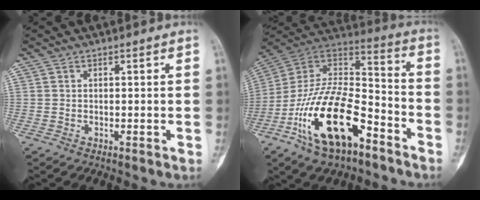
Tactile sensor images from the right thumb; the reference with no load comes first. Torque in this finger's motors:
{"motor_torque": [1.34, 1.57, 1.42, -1.35, 0.57]}